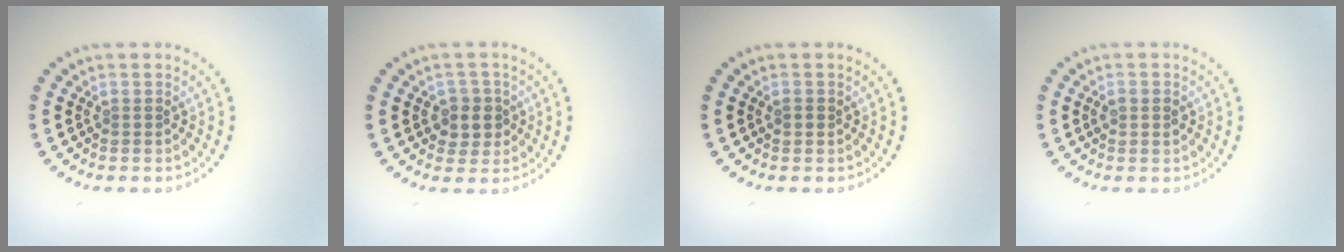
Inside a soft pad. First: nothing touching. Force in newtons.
{"total": 2.4, "press": 2.3, "slide": 0.8}
{"total": 0.8, "press": 0.8, "slide": 0.3}
{"total": 1.2, "press": 1.2, "slide": 0.1}